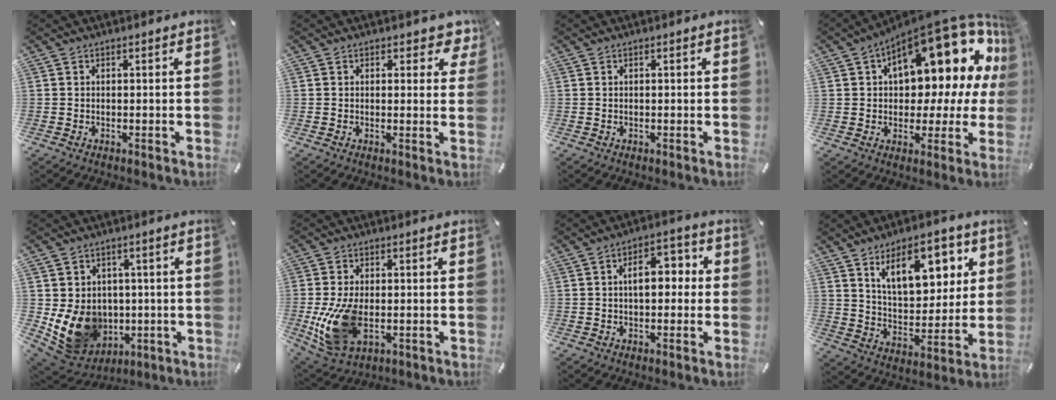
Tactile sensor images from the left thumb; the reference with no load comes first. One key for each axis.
{"total": 3.4, "fx": 2.1, "fy": 2.1, "fz": 1.6, "tx": -0.006, "ty": -0.006, "tz": 0.030}
{"total": 0.0}
{"total": 20.8, "fx": 10.0, "fy": 9.5, "fz": 15.6, "tx": -0.200, "ty": -0.084, "tz": 0.160}
{"total": 13.1, "fx": -1.5, "fy": 11.5, "fz": 6.1, "tx": -0.119, "ty": -0.003, "tz": -0.014}
{"total": 13.2, "fx": -2.1, "fy": 8.4, "fz": 10.0, "tx": -0.214, "ty": -0.008, "tz": -0.033}
{"total": 7.2, "fx": 0.2, "fy": 4.3, "fz": 5.8, "tx": -0.070, "ty": 0.001, "tz": -0.007}
{"total": 15.5, "fx": 8.4, "fy": 8.1, "fz": 10.1, "tx": -0.156, "ty": -0.024, "tz": 0.145}